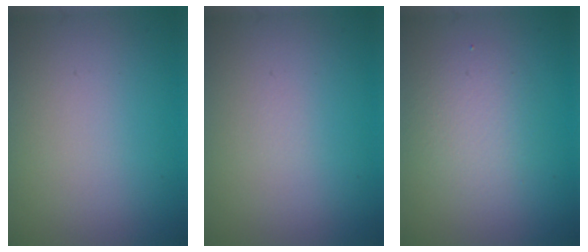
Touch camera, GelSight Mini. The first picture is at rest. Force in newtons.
{"total": 0.0}
{"total": 2.8, "press": 2.8, "slide": 0.3}